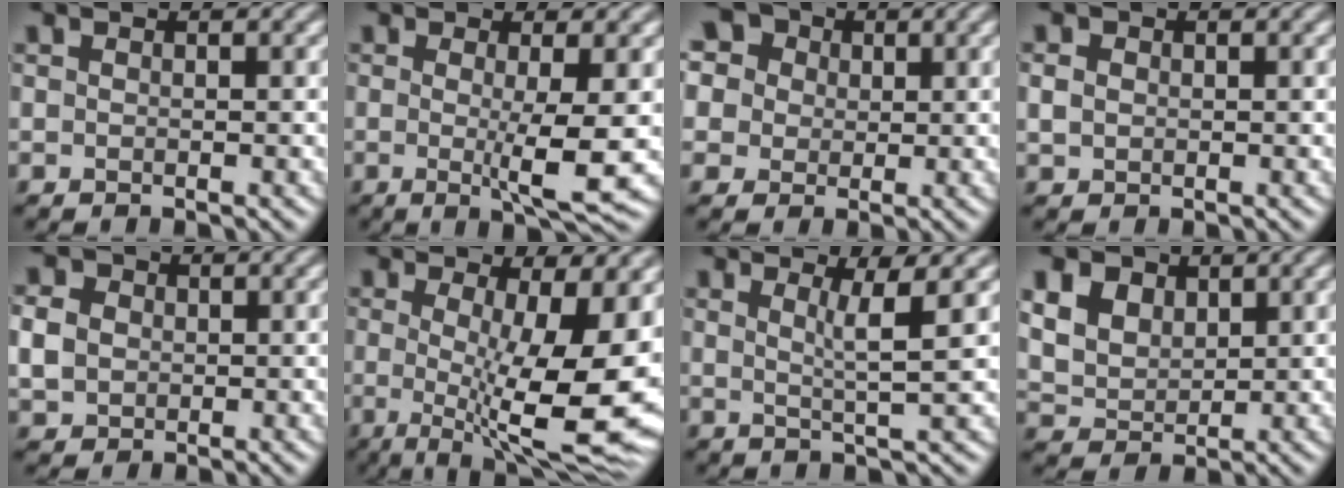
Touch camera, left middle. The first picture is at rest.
{"total": 4.5, "force": [-0.3, 0.5, 4.5], "torque": [-0.076, -0.009, -0.002]}
{"total": 10.5, "force": [5.4, 7.8, 4.6], "torque": [-0.099, 0.043, 0.058]}
{"total": 1.0, "force": [0.3, 0.9, 0.2], "torque": [-0.007, 0.005, 0.005]}
{"total": 2.8, "force": [0.4, 2.6, 1.1], "torque": [-0.037, 0.012, 0.009]}
{"total": 13.1, "force": [-0.8, 3.5, 12.6], "torque": [-0.160, -0.009, -0.008]}
{"total": 3.1, "force": [1.1, 0.4, 2.8], "torque": [-0.046, 0.000, 0.019]}
{"total": 9.1, "force": [4.9, 6.5, 4.1], "torque": [-0.123, 0.030, 0.080]}